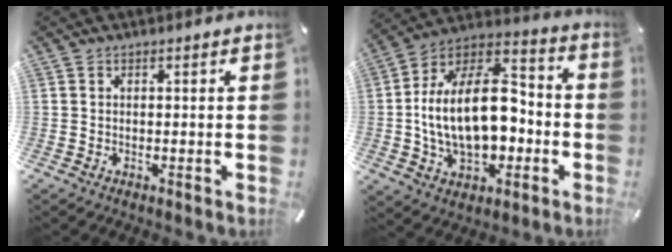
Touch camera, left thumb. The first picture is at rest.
{"total": 21.9, "force": [-1.8, 13.7, 17.0], "torque": [-0.296, 0.000, -0.030]}